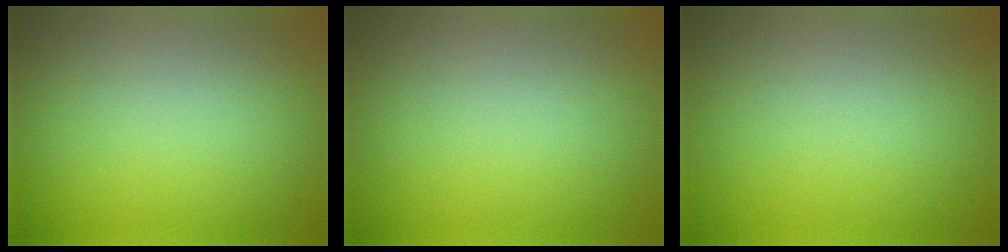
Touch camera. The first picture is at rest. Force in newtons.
{"total": 0.0}
{"total": 0.0}